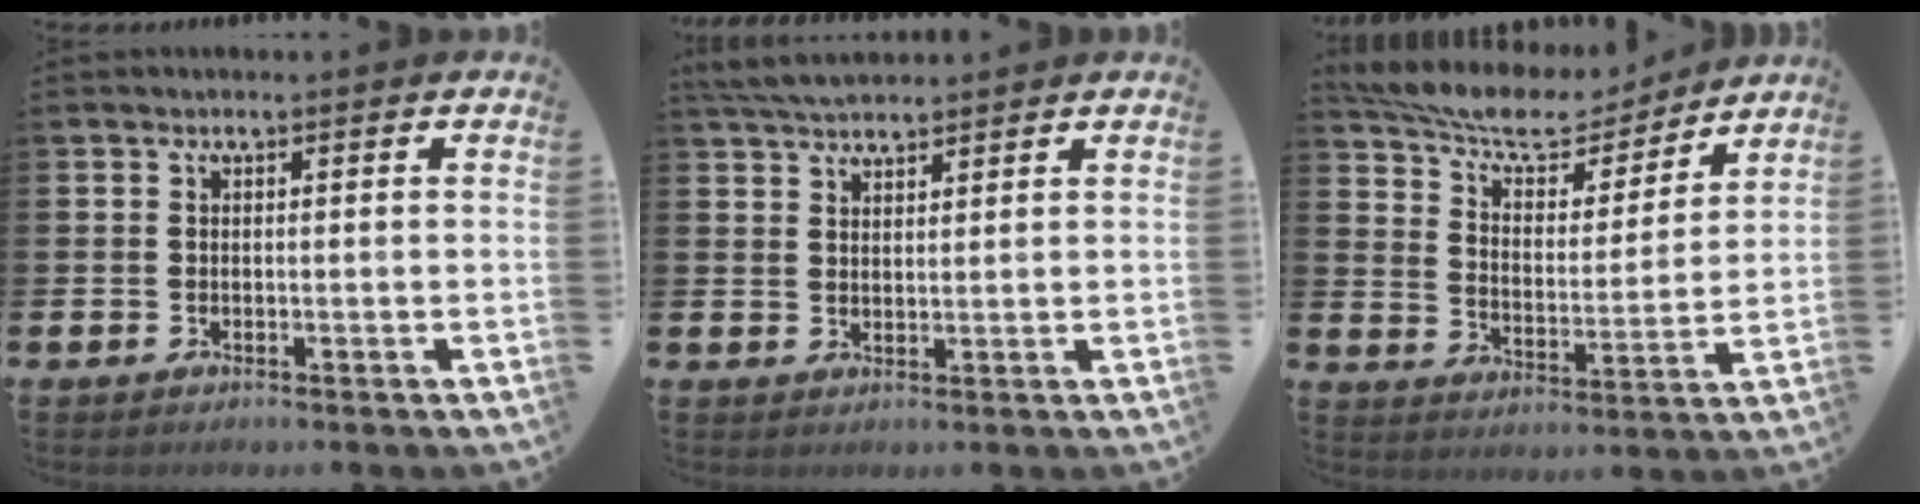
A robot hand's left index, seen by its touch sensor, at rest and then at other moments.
{"total": 4.6, "force": [4.3, 0.9, 1.4], "torque": [-0.032, -0.015, 0.081]}
{"total": 9.4, "force": [8.4, 2.6, 3.3], "torque": [-0.088, -0.057, 0.142]}